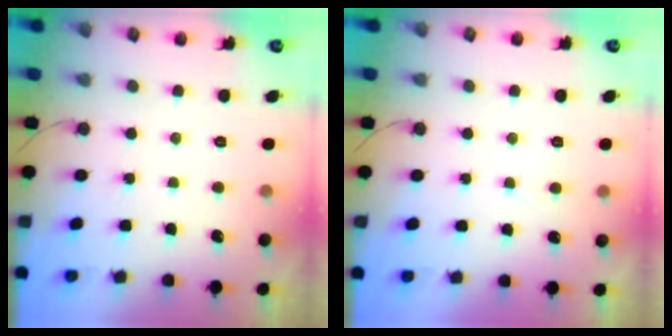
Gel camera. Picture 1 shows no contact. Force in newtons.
{"total": 2.6, "press": 2.6, "slide": 0.3}